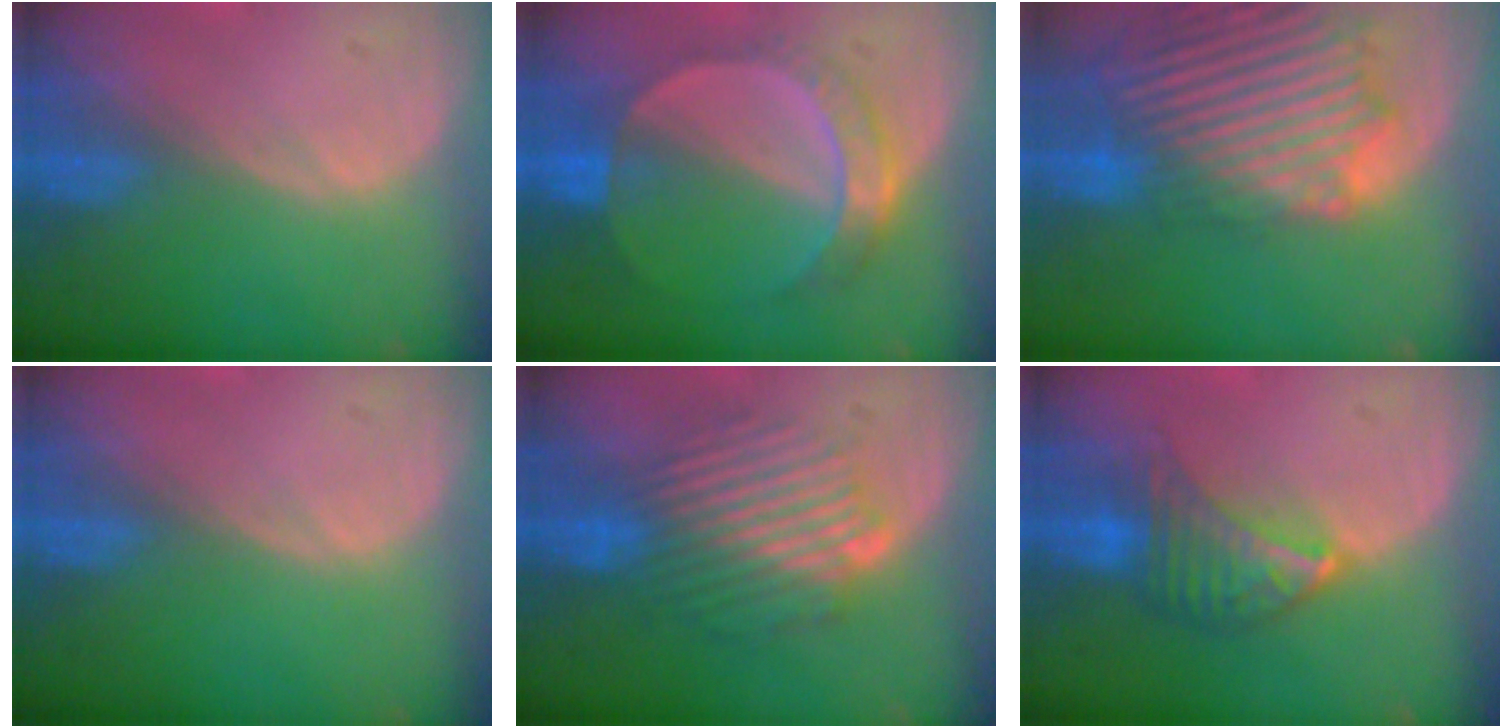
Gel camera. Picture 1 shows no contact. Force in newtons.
{"total": 7.3, "press": 6.4, "slide": 3.6}
{"total": 14.5, "press": 12.3, "slide": 7.6}
{"total": 0.0}
{"total": 9.1, "press": 8.1, "slide": 4.3}
{"total": 6.8, "press": 6.2, "slide": 2.8}